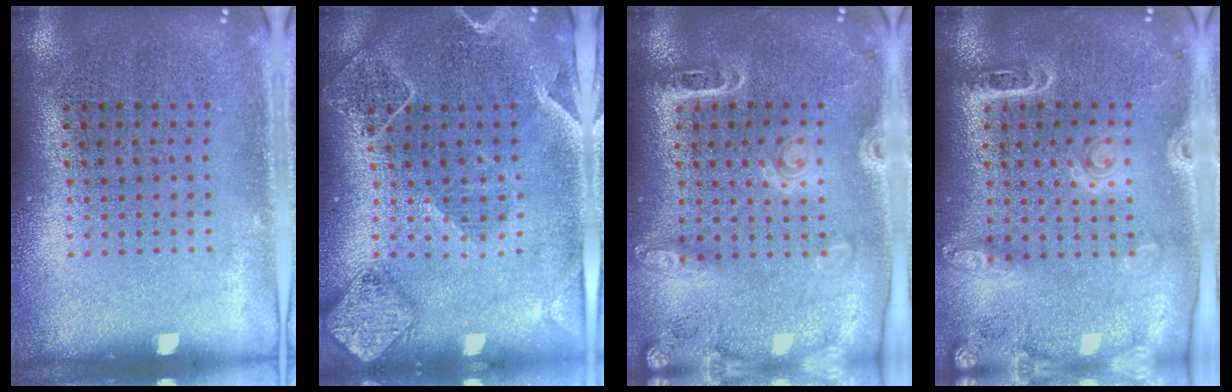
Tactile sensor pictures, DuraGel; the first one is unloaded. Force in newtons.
{"total": 2.1, "press": 1.9, "slide": 0.7}
{"total": 1.8, "press": 1.7, "slide": 0.4}
{"total": 1.8, "press": 1.7, "slide": 0.4}